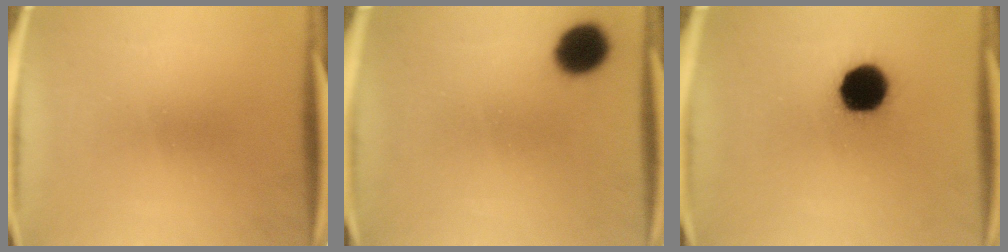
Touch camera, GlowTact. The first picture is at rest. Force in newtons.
{"total": 9.2}
{"total": 13.6}